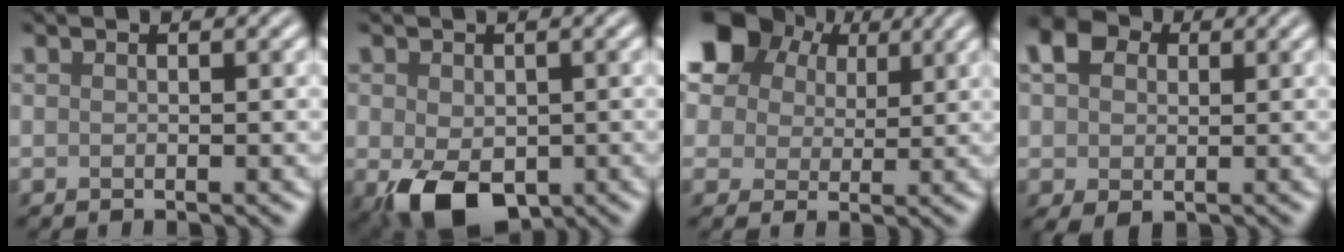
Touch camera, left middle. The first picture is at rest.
{"total": 7.4, "force": [-2.5, 4.7, 5.1], "torque": [-0.108, -0.029, -0.034]}
{"total": 10.9, "force": [5.5, 7.8, 5.3], "torque": [-0.123, 0.038, 0.095]}
{"total": 6.1, "force": [0.8, 4.6, 3.9], "torque": [-0.092, 0.007, 0.007]}